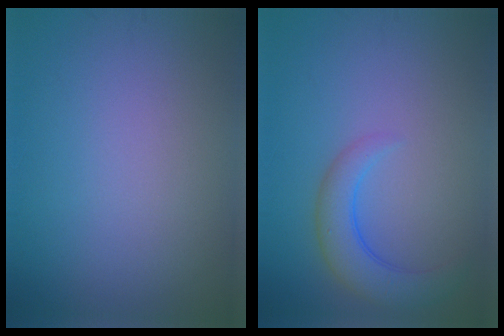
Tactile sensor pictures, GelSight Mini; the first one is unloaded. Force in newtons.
{"total": 3.8, "press": 3.8, "slide": 0.4}